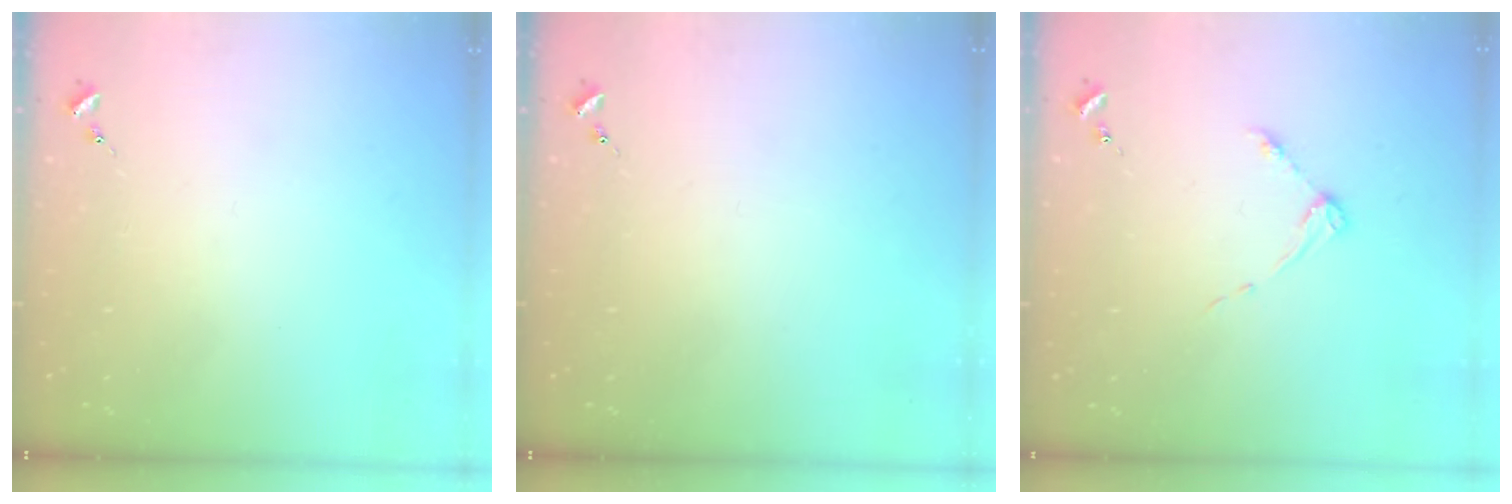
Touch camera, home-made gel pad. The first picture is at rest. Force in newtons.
{"total": 0.0}
{"total": 3.7, "press": 3.7, "slide": 0.4}